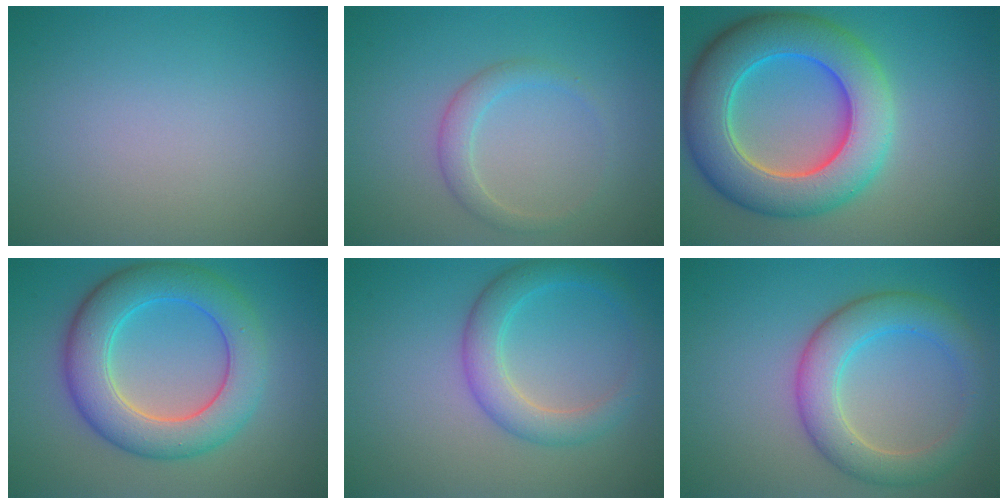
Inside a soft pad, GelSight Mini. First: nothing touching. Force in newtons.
{"total": 1.9, "press": 1.9, "slide": 0.1}
{"total": 10.3, "press": 10.3, "slide": 0.6}
{"total": 7.6, "press": 7.6, "slide": 0.1}
{"total": 3.7, "press": 3.7, "slide": 0.2}
{"total": 5.5, "press": 5.5, "slide": 0.2}